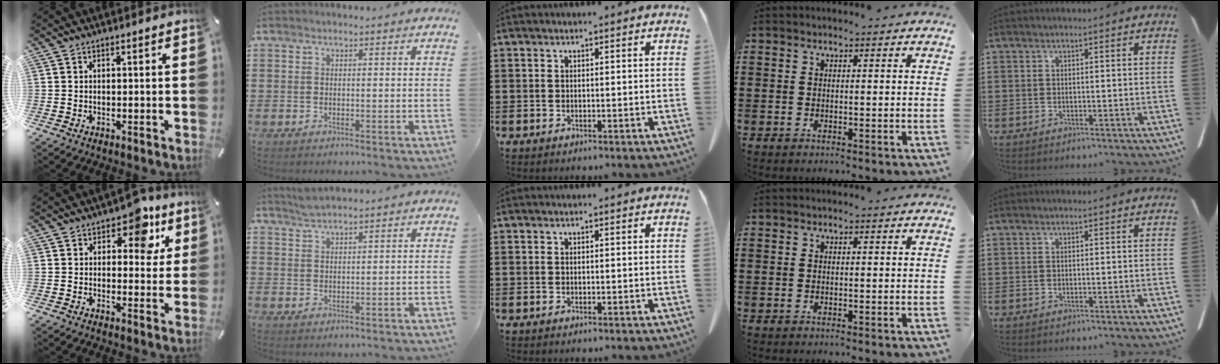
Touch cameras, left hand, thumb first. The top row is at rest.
{"thumb": {"total": 9.6, "force": [5.0, 5.7, 5.8], "torque": [-0.051, -0.029, 0.078]}, "index": {"total": 2.1, "force": [2.1, 0.1, 0.6], "torque": [-0.017, 0.002, 0.039]}}